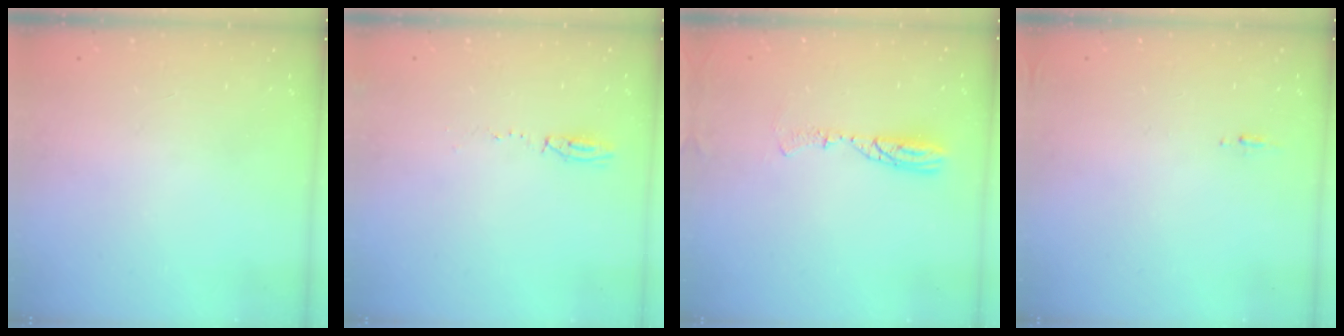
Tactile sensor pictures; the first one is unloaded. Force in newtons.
{"total": 3.9, "press": 3.8, "slide": 0.9}
{"total": 7.4, "press": 7.2, "slide": 1.5}
{"total": 5.0, "press": 4.7, "slide": 1.8}